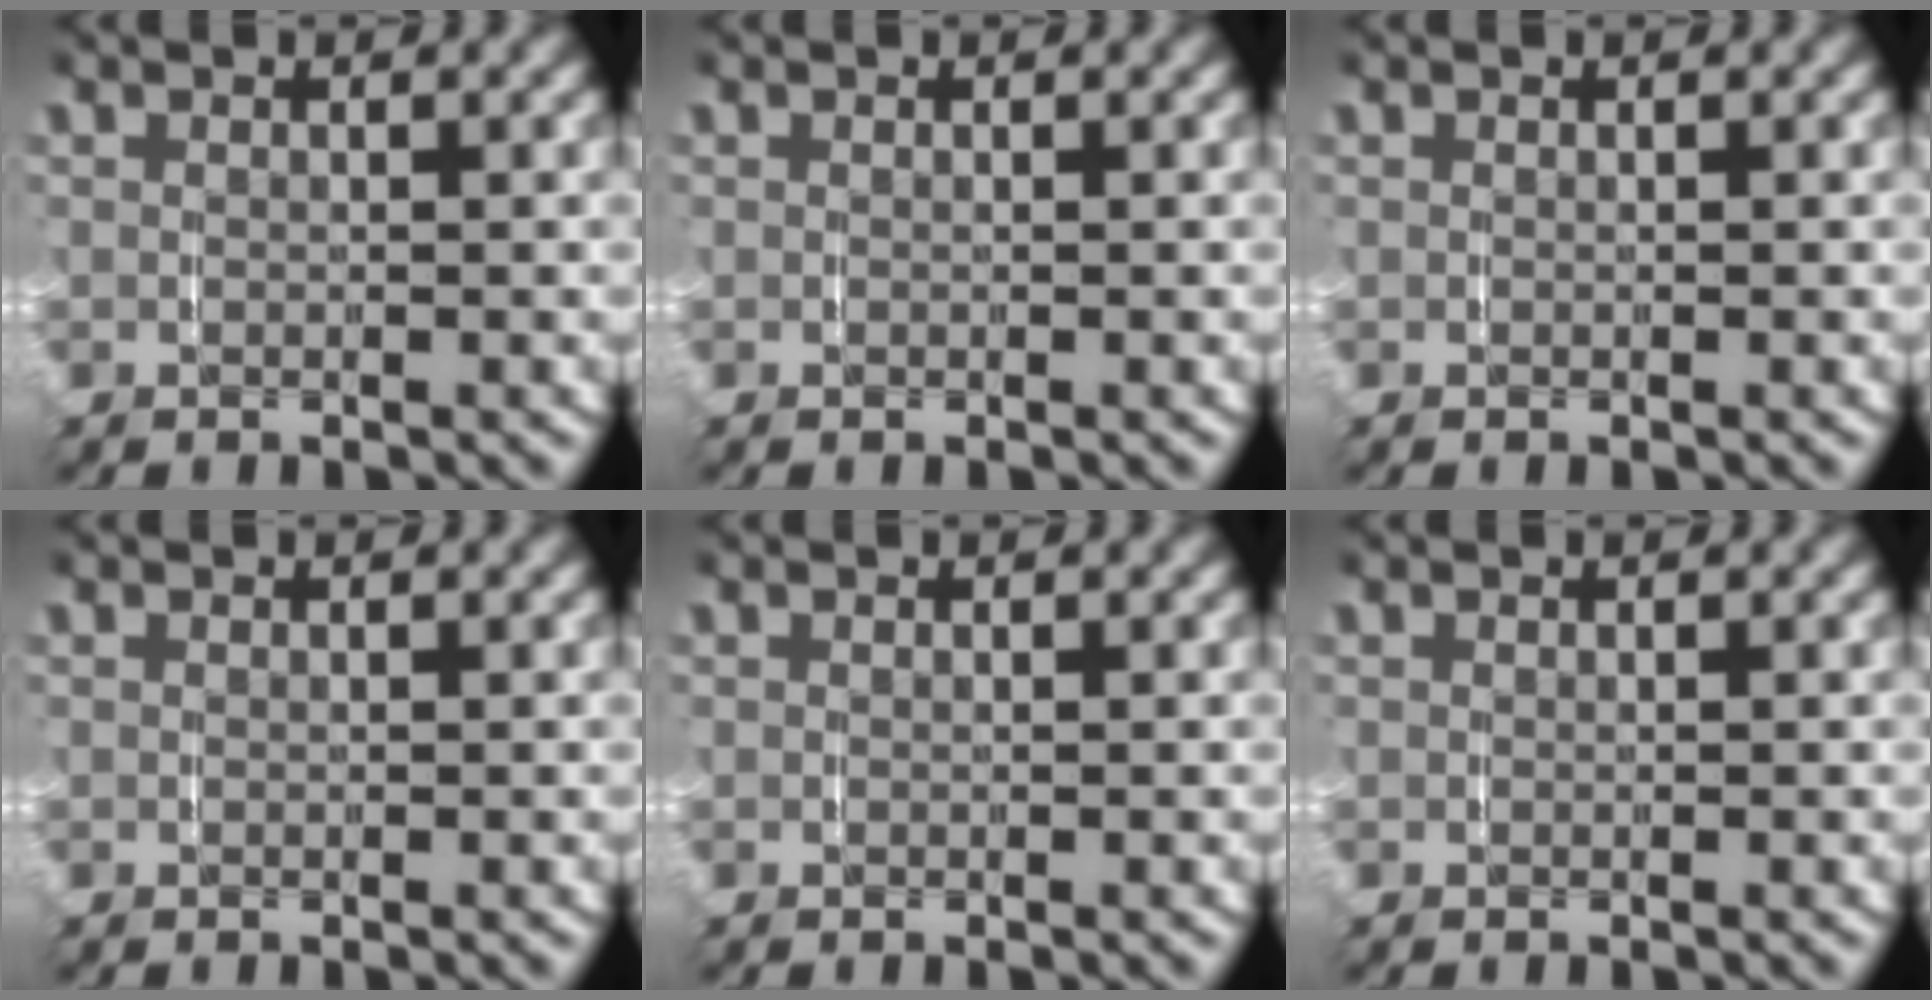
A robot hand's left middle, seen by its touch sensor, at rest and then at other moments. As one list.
[{"total": 0.0}, {"total": 0.0}, {"total": 0.0}, {"total": 0.0}, {"total": 0.0}]